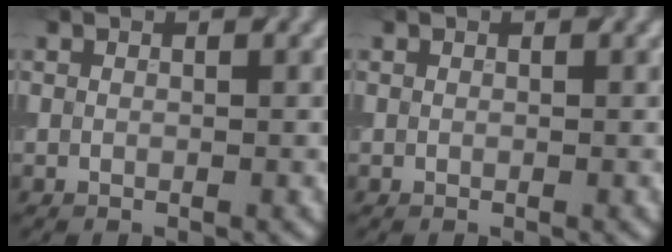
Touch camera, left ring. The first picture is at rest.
{"total": 0.0}